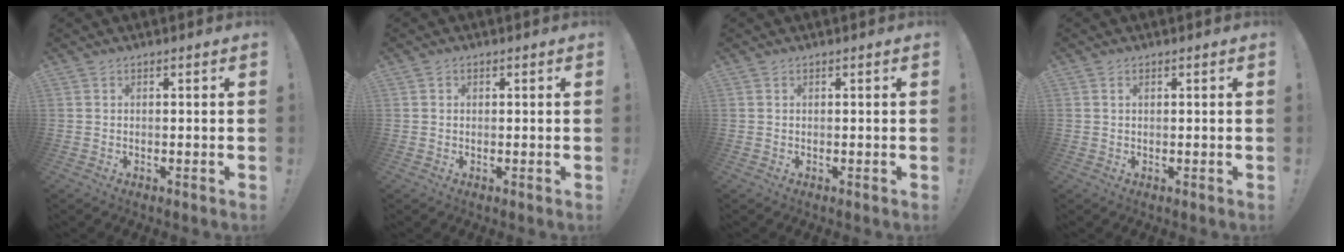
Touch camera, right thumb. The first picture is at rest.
{"total": 0.7, "force": [0.2, 0.7, 0.1], "torque": [-0.005, 0.004, 0.005]}
{"total": 0.0}
{"total": 0.8, "force": [0.5, 0.5, 0.5], "torque": [-0.006, 0.000, 0.008]}